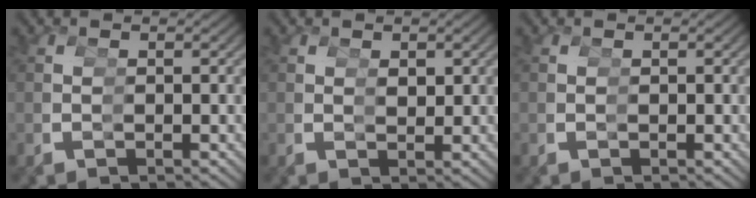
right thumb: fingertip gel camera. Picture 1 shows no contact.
{"total": 0.9, "force": [0.7, 0.4, 0.4], "torque": [0.001, -0.002, 0.013]}
{"total": 0.0}